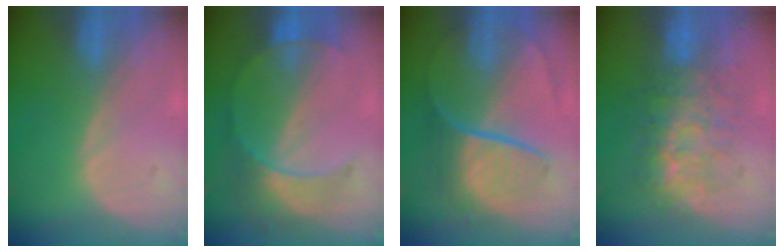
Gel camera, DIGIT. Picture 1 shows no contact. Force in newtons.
{"total": 7.6, "press": 6.7, "slide": 3.6}
{"total": 9.0, "press": 7.5, "slide": 5.0}
{"total": 7.9, "press": 7.7, "slide": 1.9}